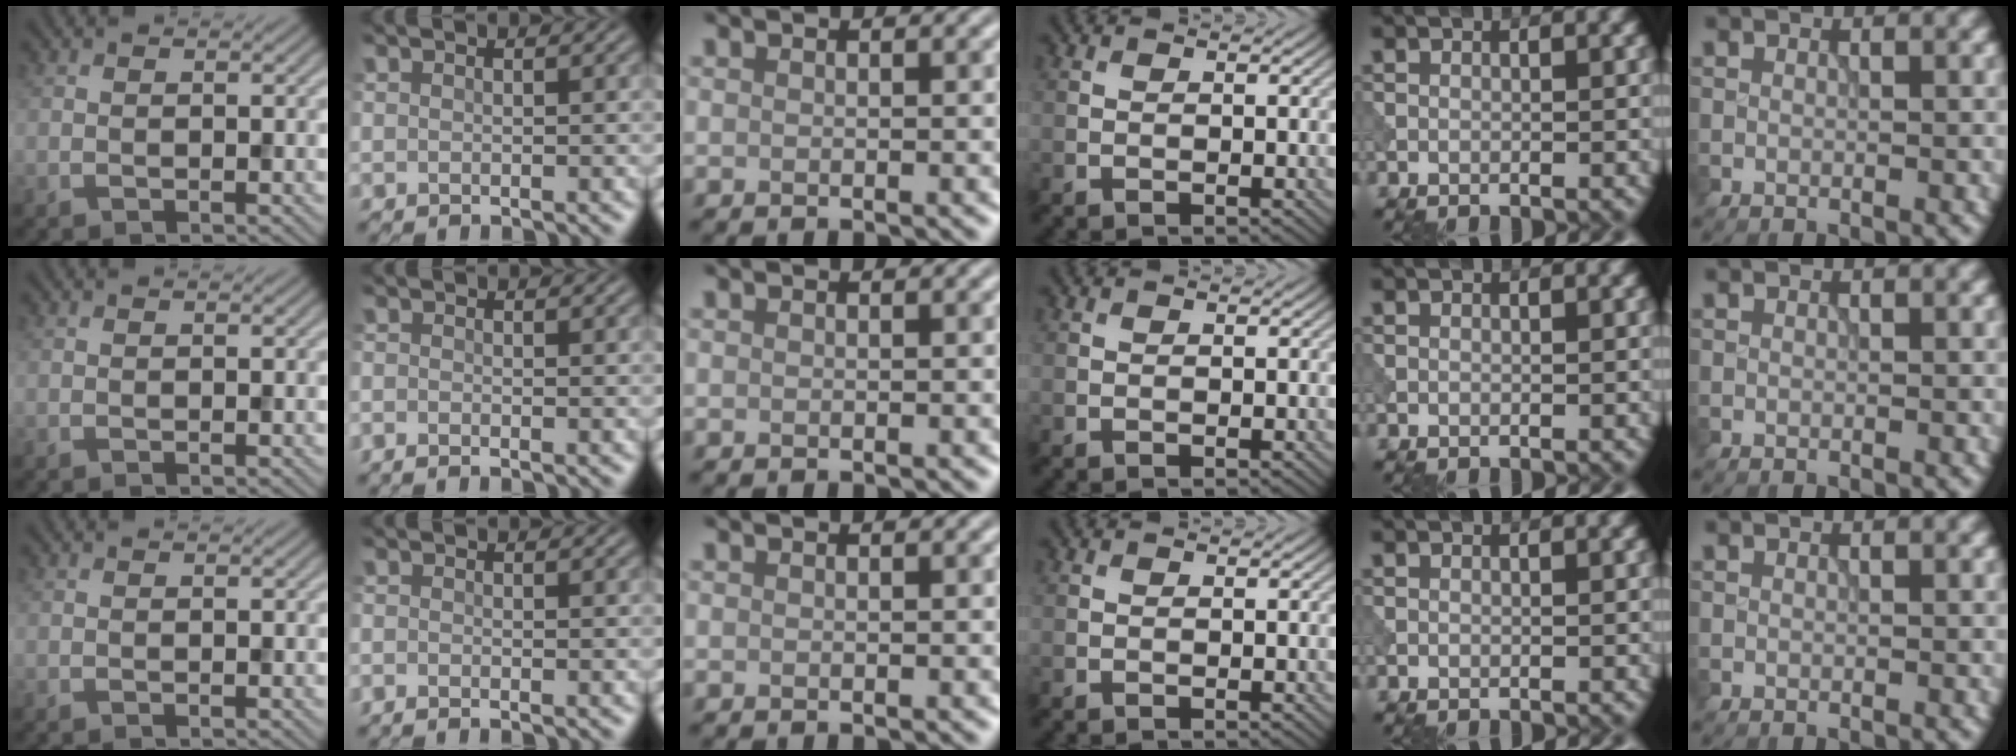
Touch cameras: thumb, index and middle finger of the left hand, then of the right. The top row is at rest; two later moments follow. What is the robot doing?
{"motion": "press", "object": "tv remote"}